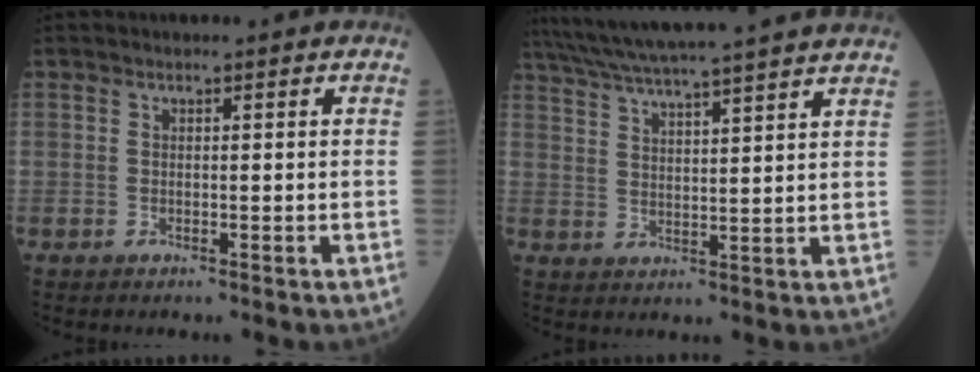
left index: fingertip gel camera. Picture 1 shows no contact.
{"total": 20.2, "force": [18.0, -0.8, 9.3], "torque": [-0.167, 0.009, 0.251]}